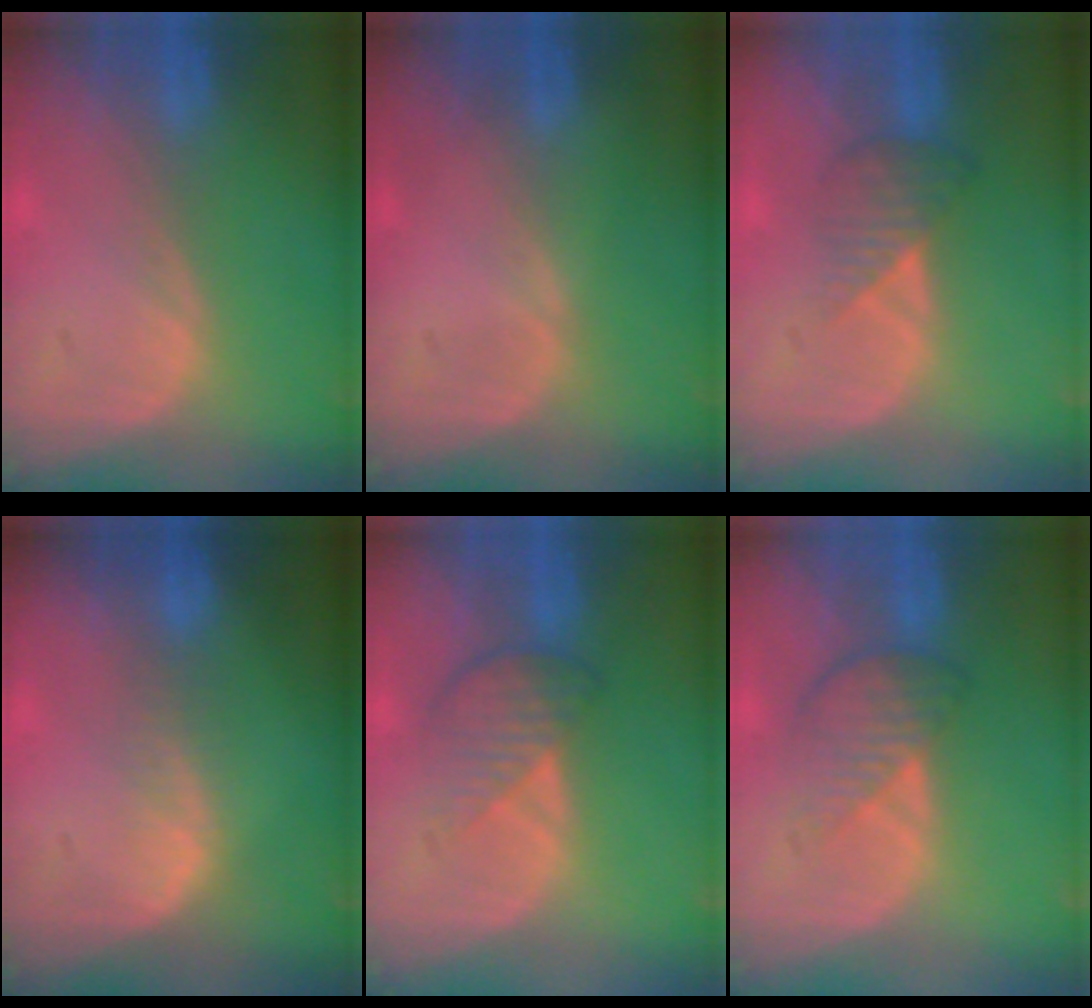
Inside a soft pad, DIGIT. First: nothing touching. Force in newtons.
{"total": 0.0}
{"total": 3.3, "press": 3.1, "slide": 1.1}
{"total": 2.3, "press": 1.6, "slide": 1.6}
{"total": 4.3, "press": 3.8, "slide": 1.9}
{"total": 4.3, "press": 3.8, "slide": 1.9}